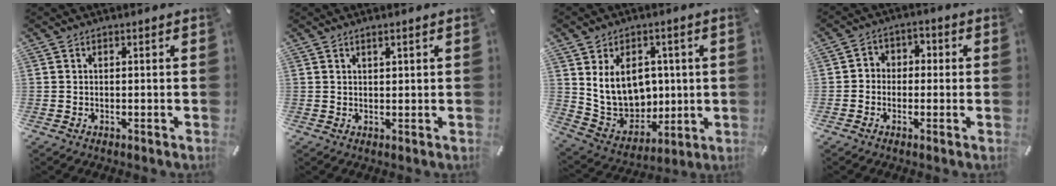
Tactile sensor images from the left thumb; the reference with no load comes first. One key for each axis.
{"total": 1.4, "fx": 0.8, "fy": 0.4, "fz": 1.0, "tx": -0.020, "ty": 0.000, "tz": 0.015}
{"total": 13.6, "fx": 3.6, "fy": 11.1, "fz": 7.1, "tx": -0.137, "ty": -0.020, "tz": 0.078}
{"total": 3.5, "fx": -1.9, "fy": 2.9, "fz": 0.8, "tx": -0.015, "ty": 0.017, "tz": -0.040}